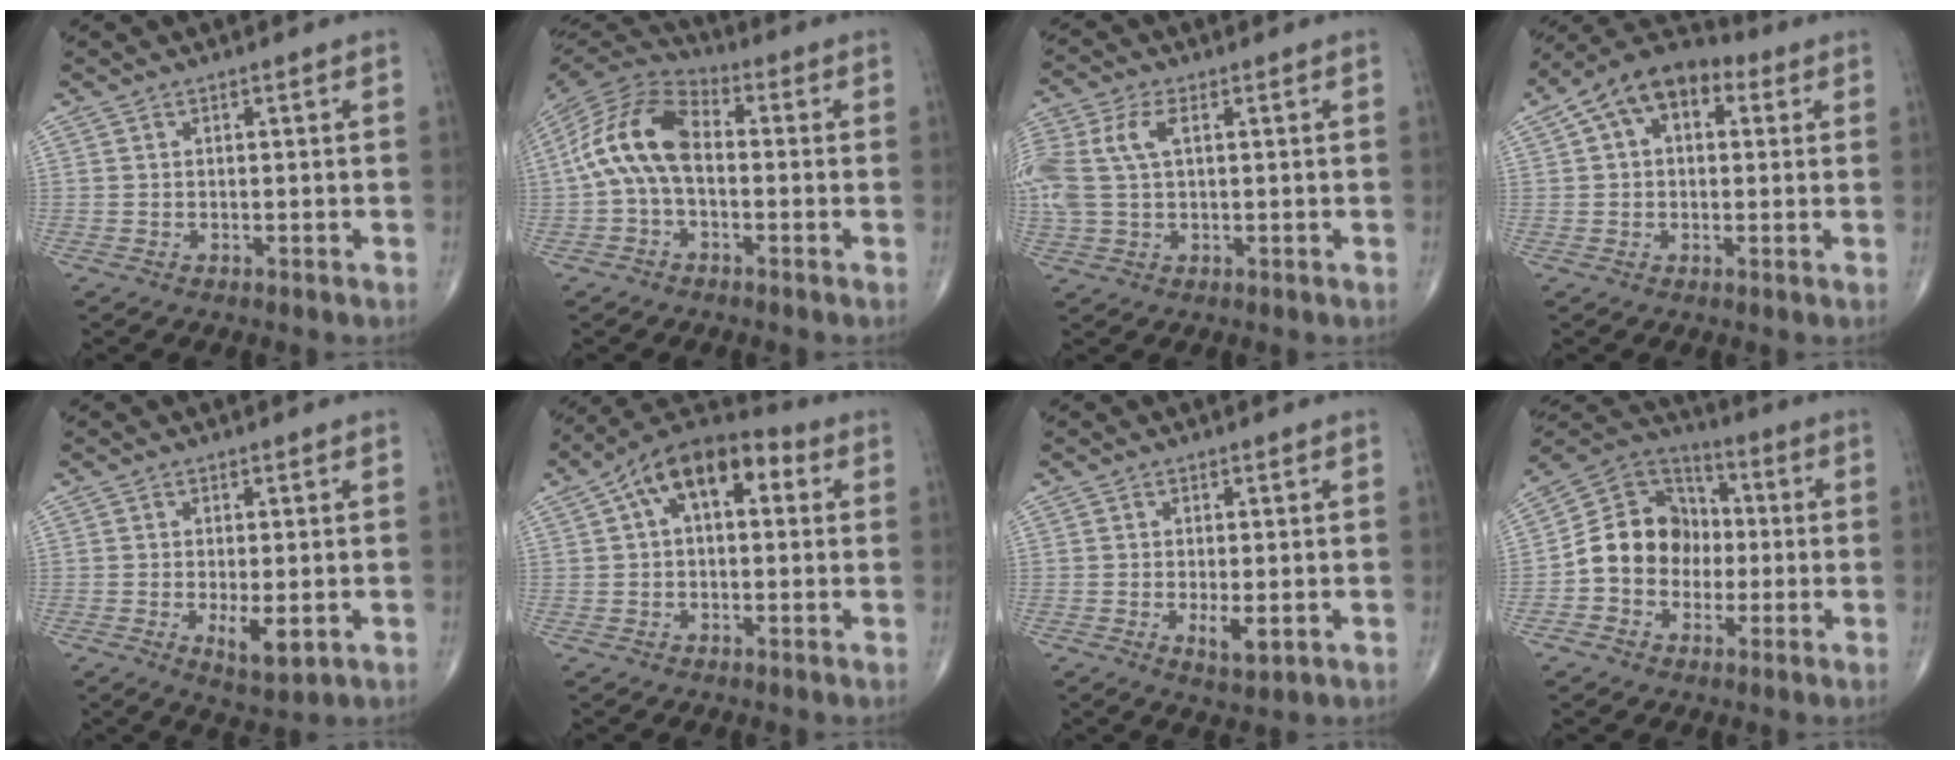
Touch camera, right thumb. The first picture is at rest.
{"total": 13.6, "force": [-0.2, 7.9, 11.0], "torque": [-0.213, 0.037, -0.017]}
{"total": 10.9, "force": [2.3, 6.2, 8.6], "torque": [-0.237, 0.022, 0.049]}
{"total": 12.3, "force": [3.8, 7.8, 8.7], "torque": [-0.128, 0.032, 0.051]}
{"total": 5.3, "force": [-1.2, 2.0, 4.8], "torque": [-0.079, -0.014, -0.015]}
{"total": 13.7, "force": [3.8, 7.6, 10.7], "torque": [-0.153, 0.038, 0.051]}
{"total": 3.8, "force": [-0.8, 1.4, 3.4], "torque": [-0.057, -0.010, -0.011]}
{"total": 13.4, "force": [-1.6, 11.4, 6.9], "torque": [-0.083, 0.039, -0.039]}